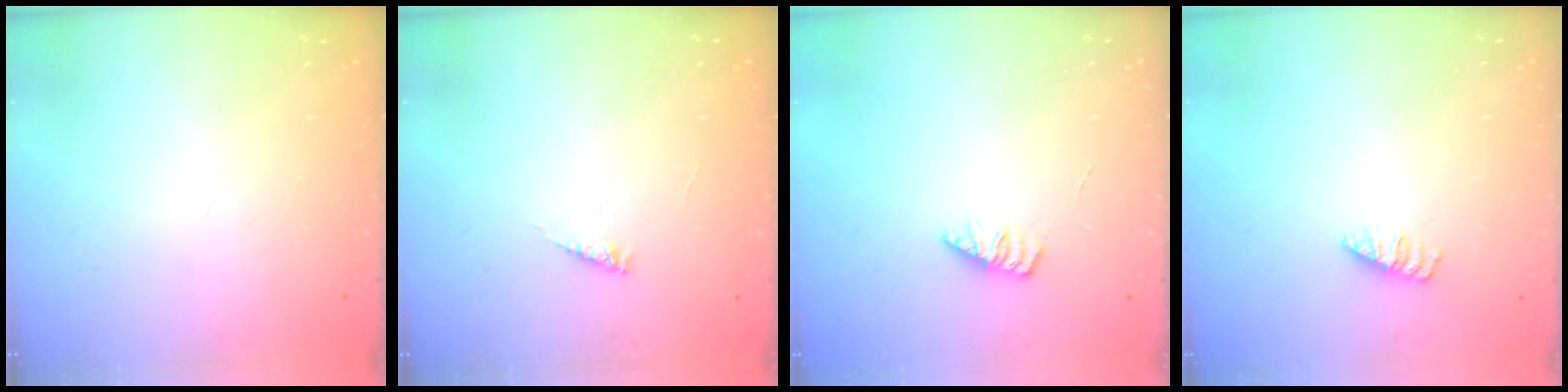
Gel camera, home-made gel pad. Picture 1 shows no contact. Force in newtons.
{"total": 2.8, "press": 2.7, "slide": 0.4}
{"total": 2.2, "press": 2.1, "slide": 0.3}
{"total": 1.2, "press": 1.1, "slide": 0.2}